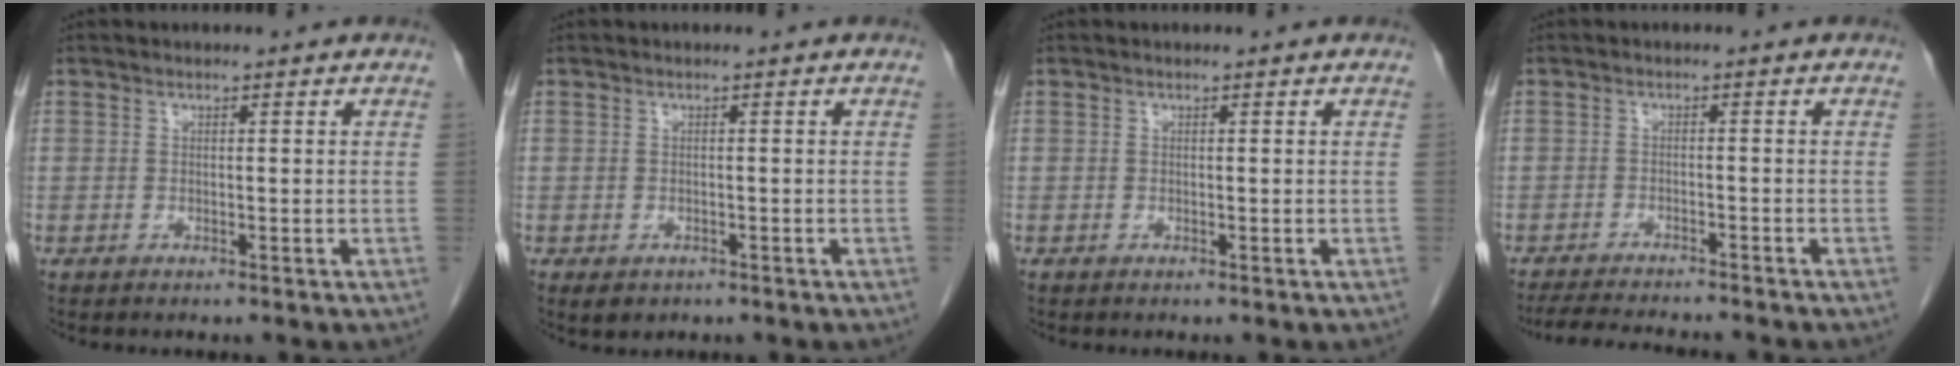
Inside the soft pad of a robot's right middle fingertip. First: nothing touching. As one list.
[{"total": 2.2, "force": [-1.4, 1.4, 0.9], "torque": [-0.014, -0.002, -0.011]}, {"total": 0.0}, {"total": 9.3, "force": [-8.5, 0.6, 3.6], "torque": [-0.054, -0.015, -0.126]}]